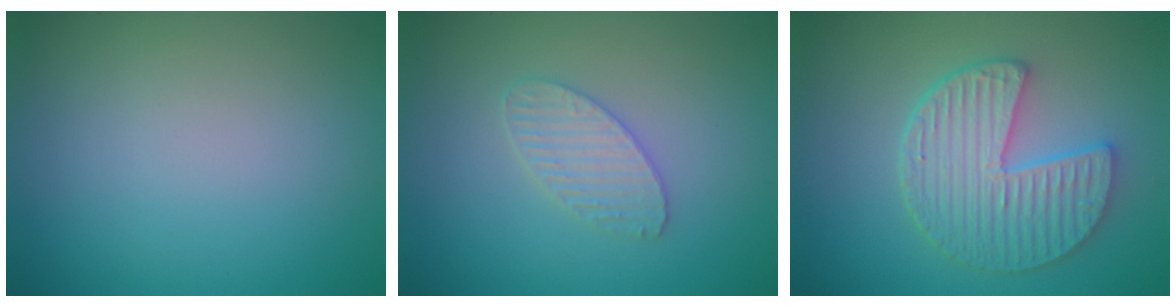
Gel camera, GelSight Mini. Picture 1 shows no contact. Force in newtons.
{"total": 2.3, "press": 2.3, "slide": 0.2}
{"total": 5.4, "press": 4.5, "slide": 3.0}